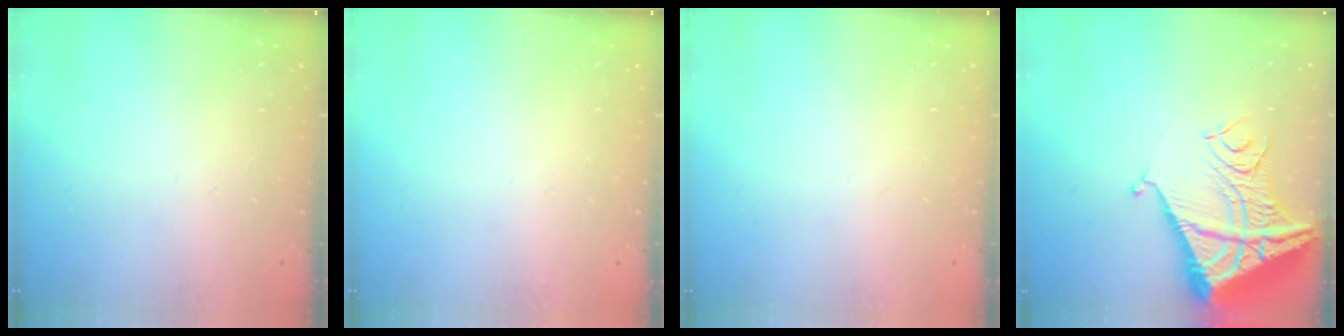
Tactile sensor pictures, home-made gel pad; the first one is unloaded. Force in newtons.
{"total": 0.0}
{"total": 0.0}
{"total": 15.2, "press": 15.1, "slide": 1.8}